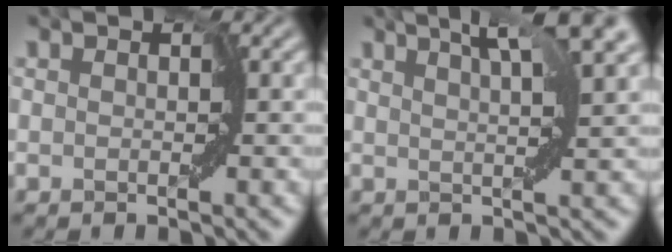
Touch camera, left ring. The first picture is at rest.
{"total": 4.8, "force": [3.4, 0.0, 3.3], "torque": [-0.047, 0.012, 0.053]}